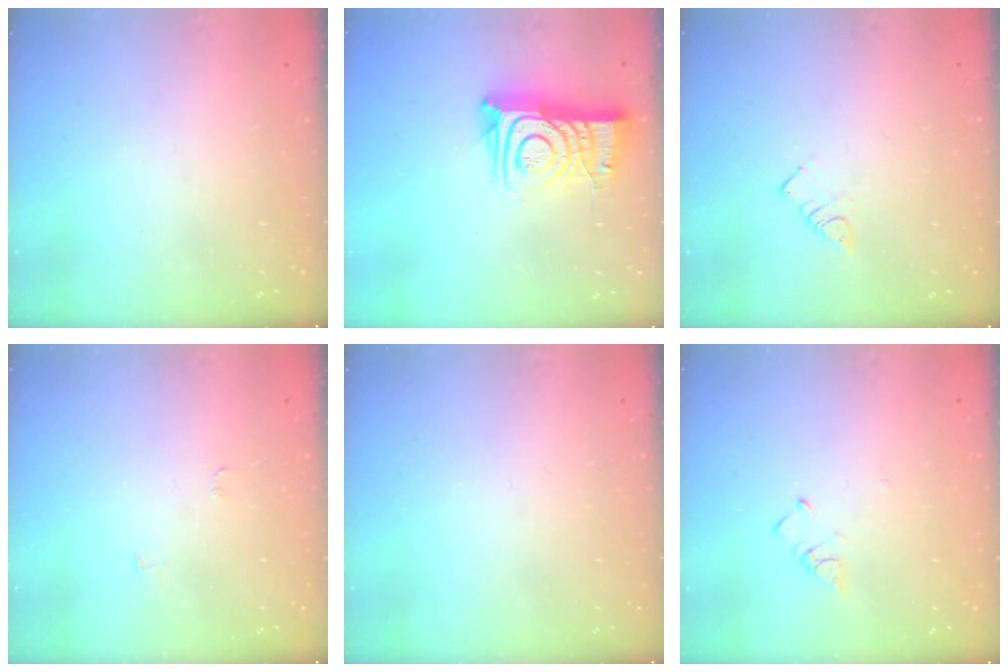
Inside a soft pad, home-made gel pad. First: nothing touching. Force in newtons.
{"total": 14.8, "press": 14.7, "slide": 1.6}
{"total": 2.9, "press": 2.9, "slide": 0.5}
{"total": 4.5, "press": 4.5, "slide": 0.5}
{"total": 0.0}
{"total": 2.6, "press": 2.6, "slide": 0.5}